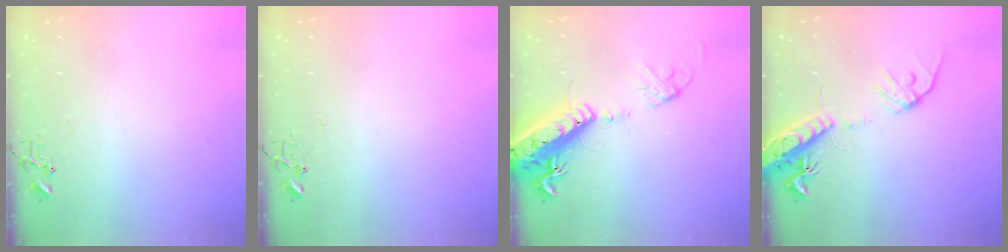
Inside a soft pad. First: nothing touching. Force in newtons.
{"total": 0.0}
{"total": 18.0, "press": 17.6, "slide": 4.1}
{"total": 16.4, "press": 16.1, "slide": 3.0}